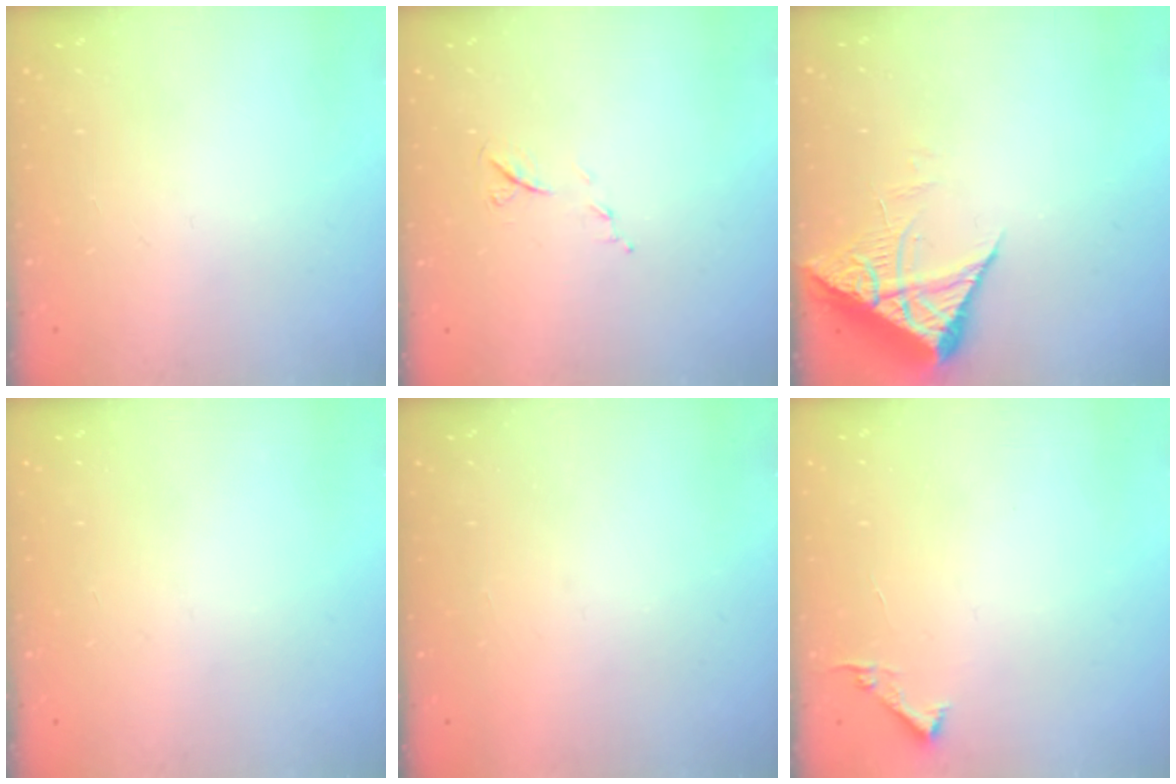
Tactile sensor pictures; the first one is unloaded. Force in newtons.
{"total": 6.1, "press": 5.9, "slide": 1.5}
{"total": 7.2, "press": 7.2, "slide": 0.8}
{"total": 0.0}
{"total": 1.5, "press": 1.5, "slide": 0.1}
{"total": 3.4, "press": 3.4, "slide": 0.4}